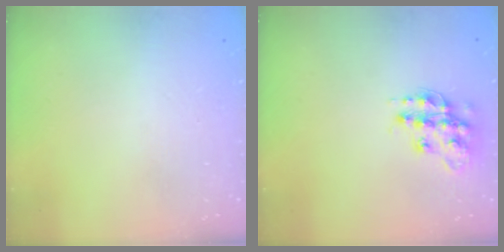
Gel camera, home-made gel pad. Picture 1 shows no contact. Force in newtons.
{"total": 14.9, "press": 14.9, "slide": 0.9}